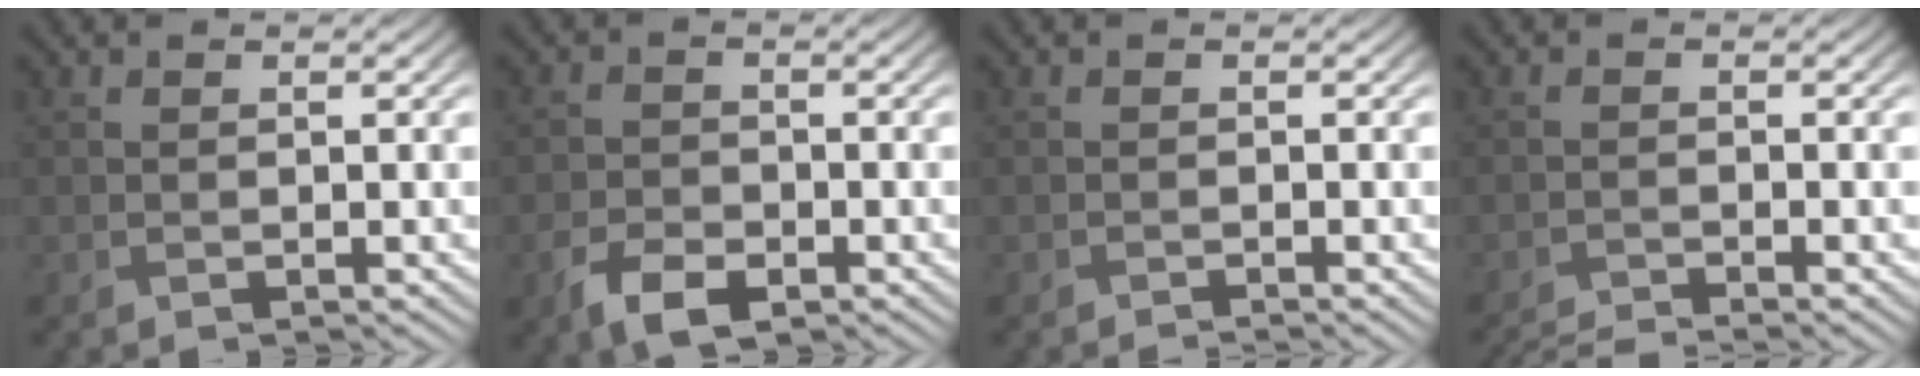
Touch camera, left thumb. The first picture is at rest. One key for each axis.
{"total": 5.1, "fx": -2.7, "fy": 3.0, "fz": 3.0, "tx": -0.068, "ty": -0.012, "tz": -0.055}
{"total": 0.5, "fx": -0.5, "fy": -0.2, "fz": 0.1, "tx": 0.000, "ty": 0.004, "tz": -0.012}
{"total": 3.5, "fx": -3.2, "fy": 0.1, "fz": 1.5, "tx": -0.029, "ty": -0.001, "tz": -0.068}